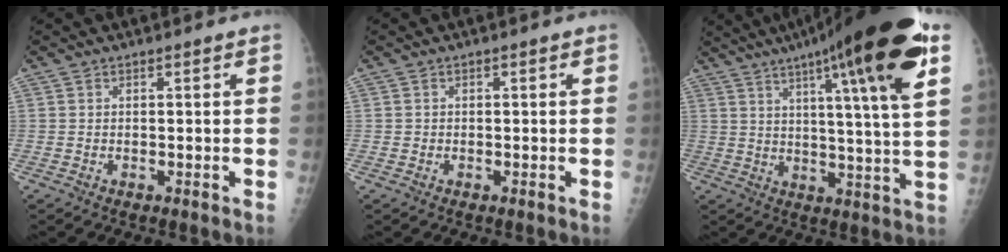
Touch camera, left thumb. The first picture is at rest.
{"total": 0.6, "force": [-0.2, 0.5, -0.2], "torque": [0.006, 0.003, -0.004]}
{"total": 23.8, "force": [12.1, 2.9, 20.2], "torque": [-0.299, -0.021, 0.169]}